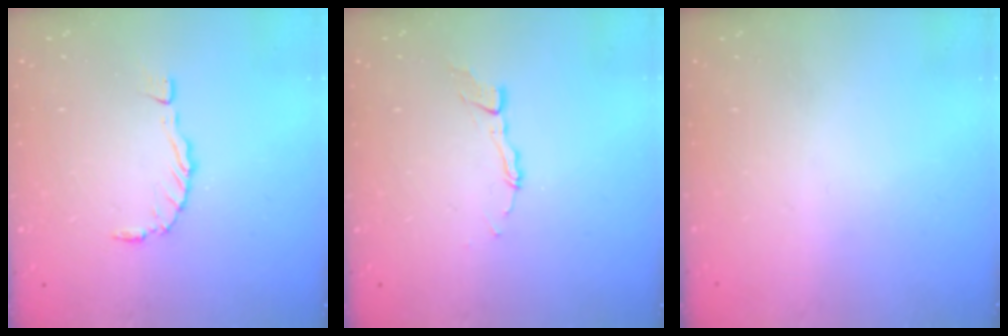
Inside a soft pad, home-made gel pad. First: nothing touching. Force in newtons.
{"total": 4.0, "press": 4.0, "slide": 0.2}
{"total": 0.0}